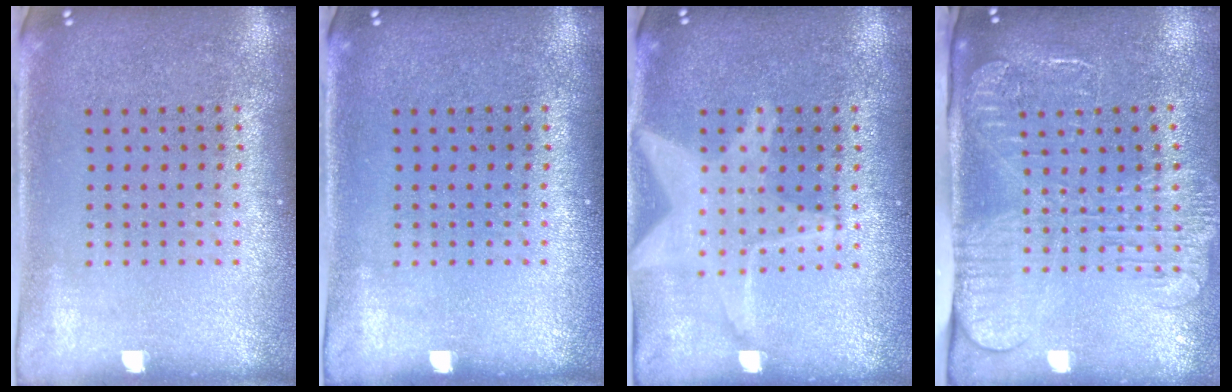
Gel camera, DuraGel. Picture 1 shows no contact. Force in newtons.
{"total": 0.0}
{"total": 3.2, "press": 3.2, "slide": 0.4}
{"total": 2.6, "press": 2.0, "slide": 1.7}